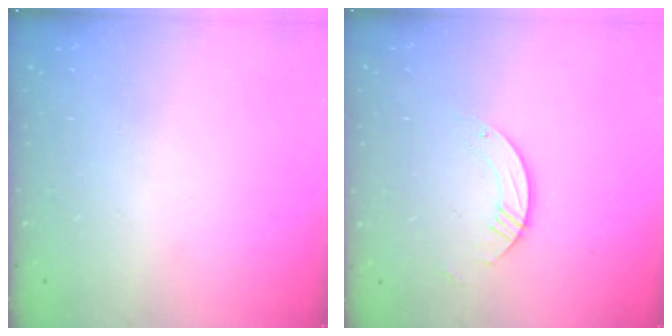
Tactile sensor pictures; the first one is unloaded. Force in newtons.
{"total": 3.8, "press": 3.8, "slide": 0.1}